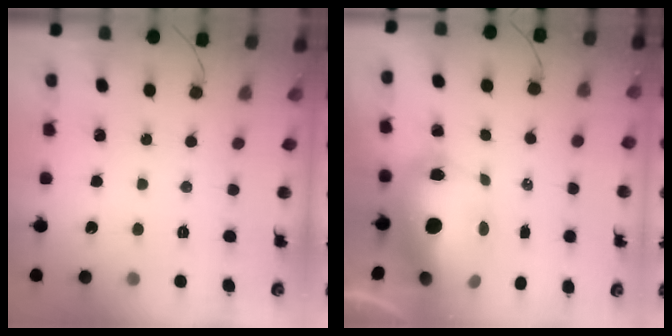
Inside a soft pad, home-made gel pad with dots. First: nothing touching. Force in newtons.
{"total": 17.6, "press": 17.2, "slide": 4.0}